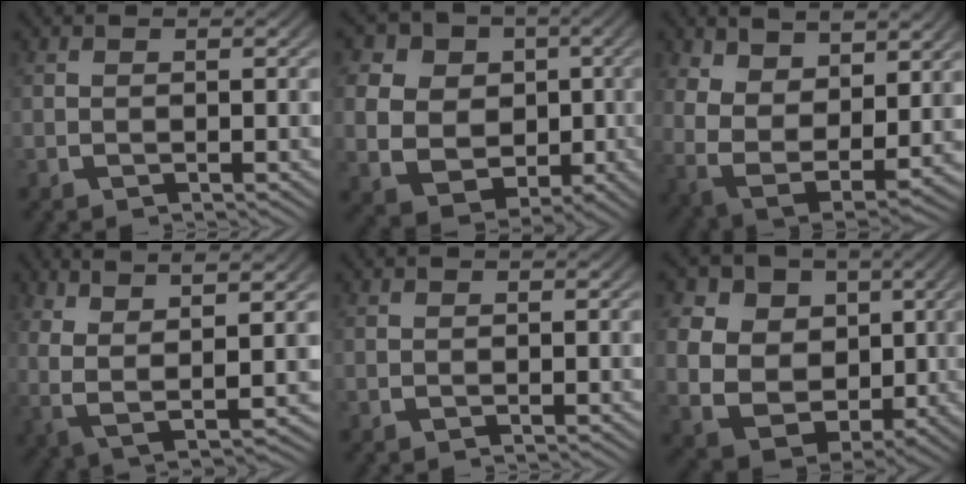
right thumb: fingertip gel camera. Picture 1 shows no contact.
{"total": 13.5, "force": [-0.3, 11.0, 7.8], "torque": [-0.181, -0.059, 0.009]}
{"total": 10.2, "force": [-0.2, 7.4, 7.0], "torque": [-0.178, -0.061, 0.022]}
{"total": 9.9, "force": [2.6, 4.9, 8.2], "torque": [-0.159, -0.007, 0.049]}
{"total": 0.0}
{"total": 14.8, "force": [0.4, 12.0, 8.7], "torque": [-0.200, -0.049, 0.011]}